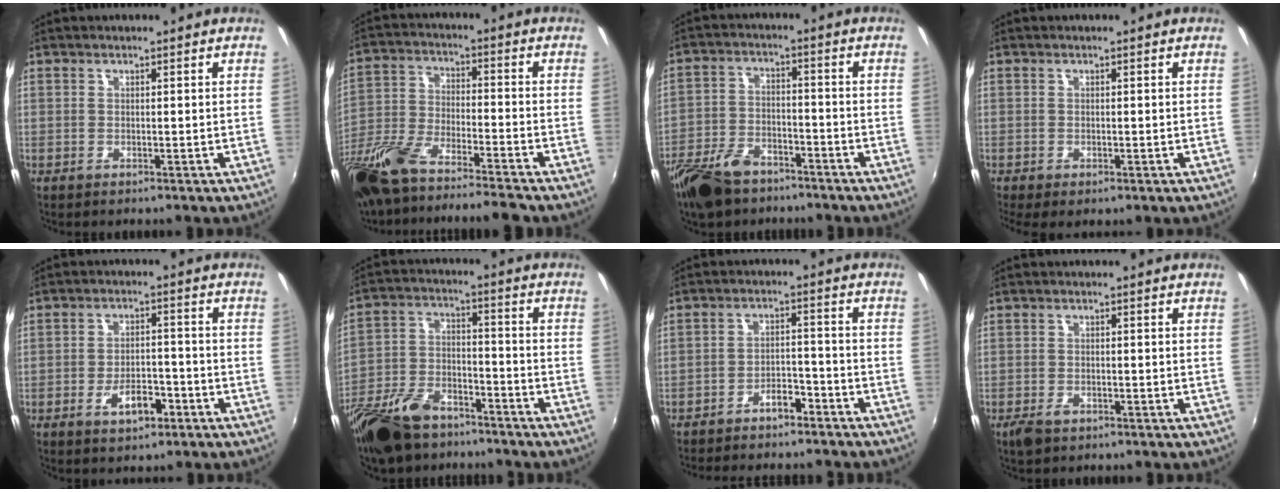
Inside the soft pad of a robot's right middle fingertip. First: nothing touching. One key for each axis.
{"total": 18.4, "fx": -15.1, "fy": 2.1, "fz": 10.2, "tx": -0.218, "ty": -0.046, "tz": -0.279}
{"total": 11.8, "fx": -8.6, "fy": 5.8, "fz": 5.6, "tx": -0.138, "ty": -0.008, "tz": -0.158}
{"total": 2.4, "fx": -1.2, "fy": 1.0, "fz": 1.9, "tx": -0.035, "ty": -0.011, "tz": -0.014}
{"total": 5.8, "fx": -3.1, "fy": 2.8, "fz": 4.1, "tx": -0.076, "ty": 0.005, "tz": -0.041}
{"total": 17.7, "fx": -13.3, "fy": 7.9, "fz": 8.6, "tx": -0.190, "ty": -0.014, "tz": -0.233}
{"total": 7.9, "fx": -6.9, "fy": 2.6, "fz": 3.0, "tx": -0.071, "ty": 0.017, "tz": -0.095}
{"total": 3.5, "fx": -2.3, "fy": 1.8, "fz": 1.8, "tx": -0.046, "ty": -0.009, "tz": -0.042}